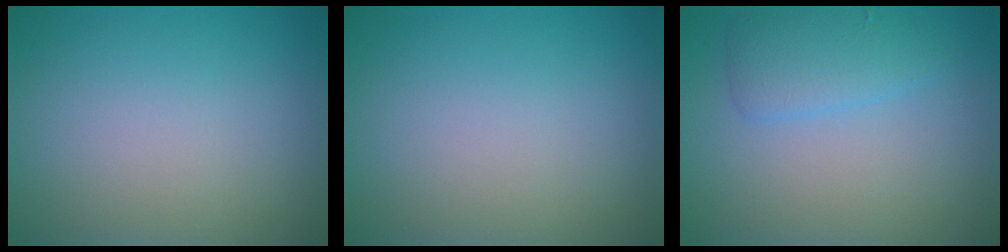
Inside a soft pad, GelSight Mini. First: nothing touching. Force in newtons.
{"total": 0.0}
{"total": 2.6, "press": 2.6, "slide": 0.1}